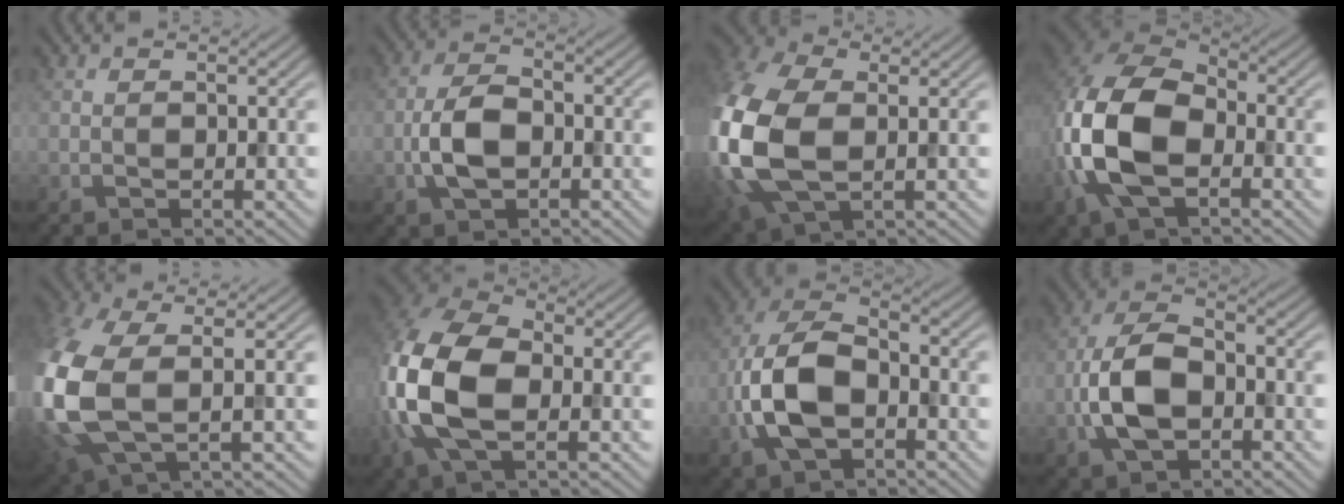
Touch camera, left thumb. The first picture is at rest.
{"total": 5.5, "force": [-1.7, 3.1, 4.2], "torque": [-0.094, 0.000, -0.039]}
{"total": 16.0, "force": [-0.7, 10.2, 12.2], "torque": [-0.333, -0.026, -0.007]}
{"total": 12.6, "force": [-2.6, 7.6, 9.7], "torque": [-0.241, -0.009, -0.062]}
{"total": 12.9, "force": [-0.2, 7.1, 10.9], "torque": [-0.315, -0.020, 0.005]}
{"total": 13.3, "force": [-1.9, 7.6, 10.8], "torque": [-0.281, -0.001, -0.050]}
{"total": 10.0, "force": [-3.3, 5.5, 7.7], "torque": [-0.174, 0.004, -0.074]}
{"total": 8.3, "force": [-2.6, 4.6, 6.4], "torque": [-0.142, 0.006, -0.061]}